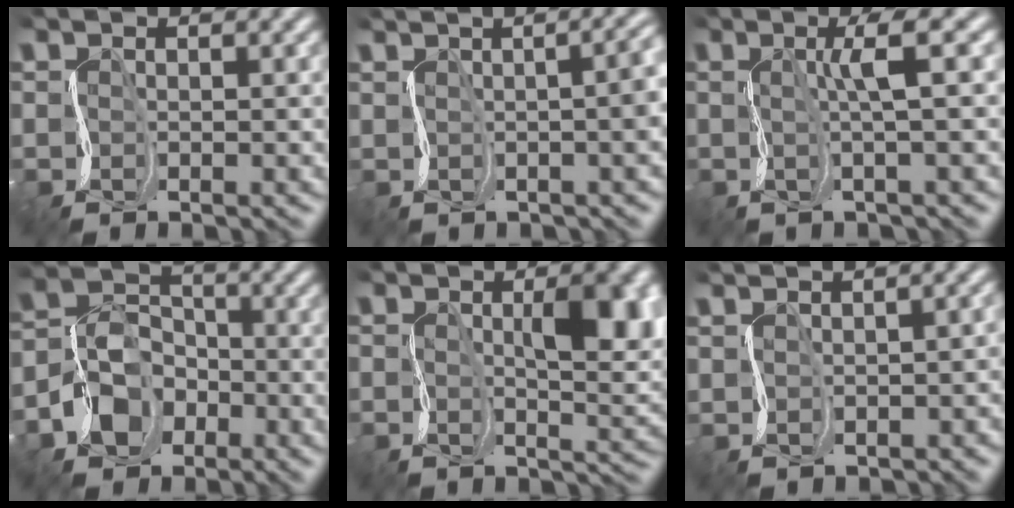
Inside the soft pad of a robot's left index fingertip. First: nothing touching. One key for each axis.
{"total": 7.8, "fx": 0.9, "fy": 3.8, "fz": 6.7, "tx": -0.021, "ty": 0.029, "tz": -0.002}
{"total": 2.5, "fx": 1.0, "fy": -0.2, "fz": 2.3, "tx": -0.041, "ty": 0.015, "tz": 0.011}
{"total": 4.1, "fx": -2.2, "fy": 3.4, "fz": 0.8, "tx": -0.025, "ty": 0.017, "tz": -0.054}
{"total": 5.5, "fx": 1.2, "fy": 2.0, "fz": 5.0, "tx": -0.086, "ty": 0.008, "tz": 0.019}
{"total": 2.4, "fx": -0.6, "fy": 1.5, "fz": 1.7, "tx": 0.007, "ty": 0.018, "tz": -0.009}